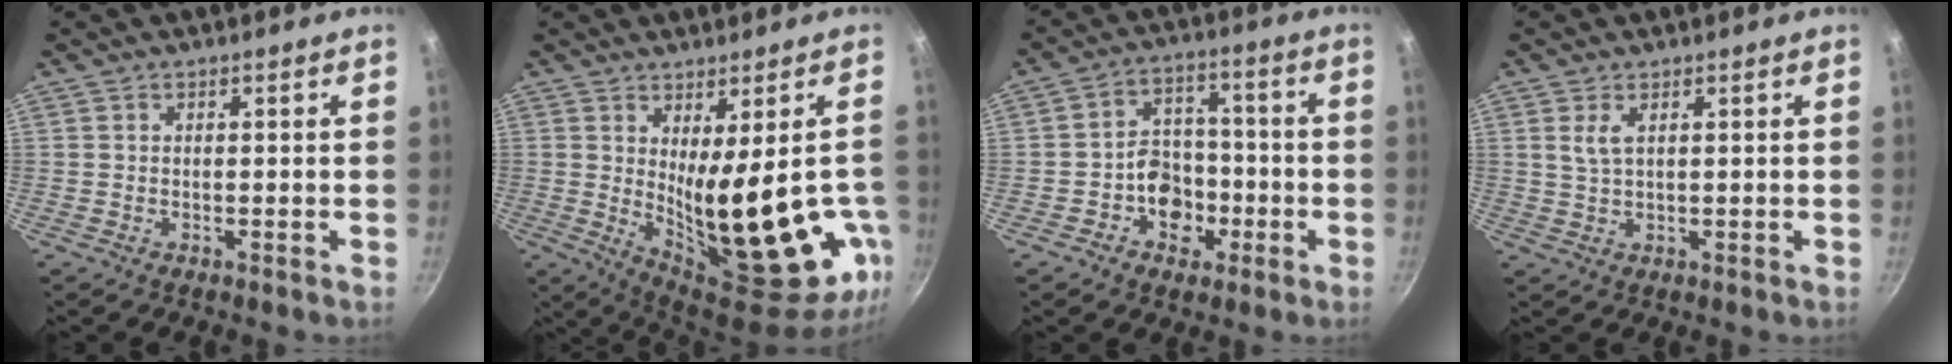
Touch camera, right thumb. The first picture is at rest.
{"total": 22.3, "force": [-2.8, 7.7, 20.7], "torque": [-0.266, -0.048, -0.008]}
{"total": 8.7, "force": [-3.1, 7.0, 4.2], "torque": [-0.021, 0.036, -0.054]}
{"total": 2.8, "force": [1.0, 1.1, 2.3], "torque": [-0.048, -0.006, 0.024]}